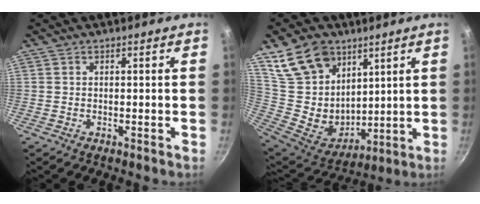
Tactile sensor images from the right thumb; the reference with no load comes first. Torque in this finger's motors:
{"motor_torque": [-1.50, 1.72, 0.12, 0.03, 0.07]}